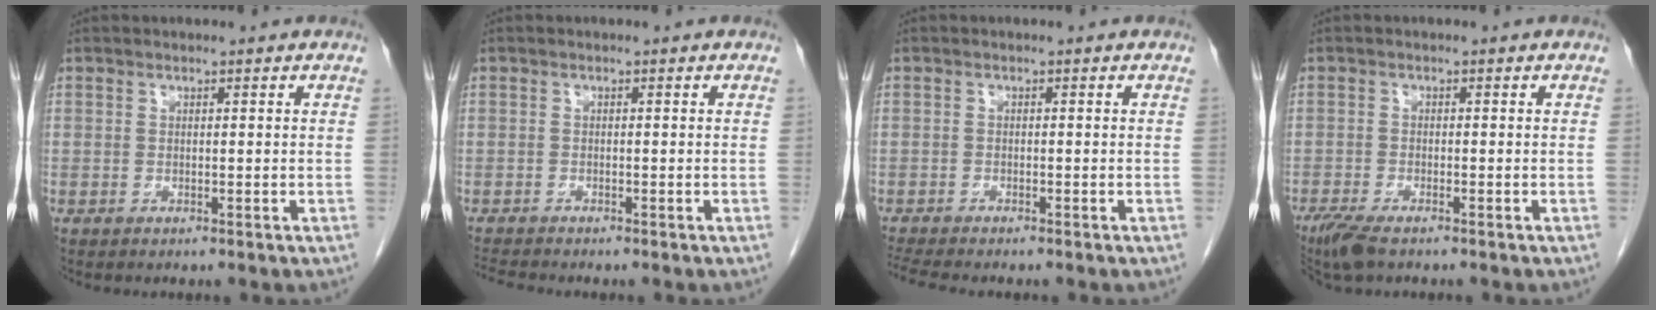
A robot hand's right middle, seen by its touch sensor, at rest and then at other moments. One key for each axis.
{"total": 2.5, "fx": -2.4, "fy": -0.1, "fz": 0.8, "tx": -0.016, "ty": -0.010, "tz": -0.042}
{"total": 6.3, "fx": -5.4, "fy": 1.1, "fz": 3.0, "tx": -0.047, "ty": -0.007, "tz": -0.085}
{"total": 4.7, "fx": -3.5, "fy": 1.0, "fz": 2.9, "tx": -0.062, "ty": -0.013, "tz": -0.062}